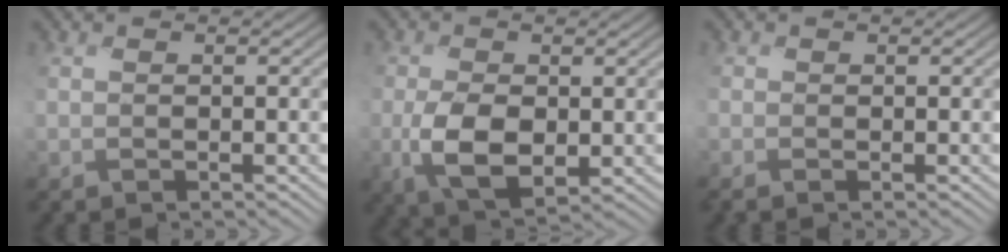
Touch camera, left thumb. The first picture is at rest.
{"total": 7.0, "force": [-1.1, 4.2, 5.4], "torque": [-0.125, -0.010, -0.019]}
{"total": 1.3, "force": [-0.7, 0.9, 0.6], "torque": [-0.018, -0.005, -0.021]}